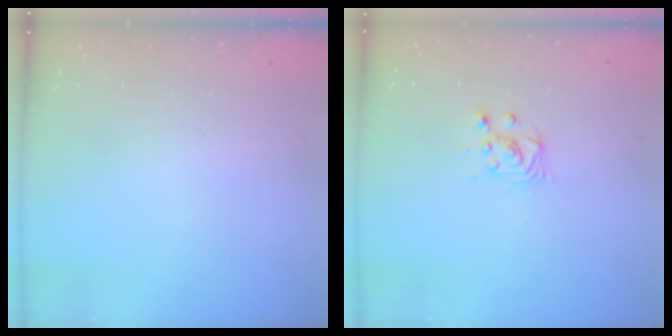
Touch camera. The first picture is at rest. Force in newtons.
{"total": 3.8, "press": 3.7, "slide": 0.5}